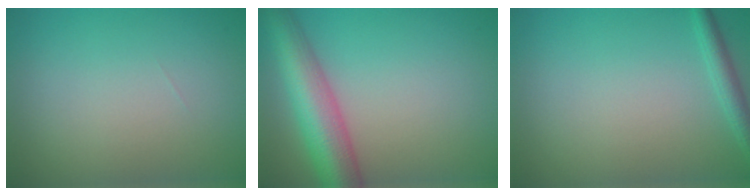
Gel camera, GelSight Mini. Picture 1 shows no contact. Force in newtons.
{"total": 7.7, "press": 7.7, "slide": 0.3}
{"total": 1.8, "press": 1.8, "slide": 0.1}